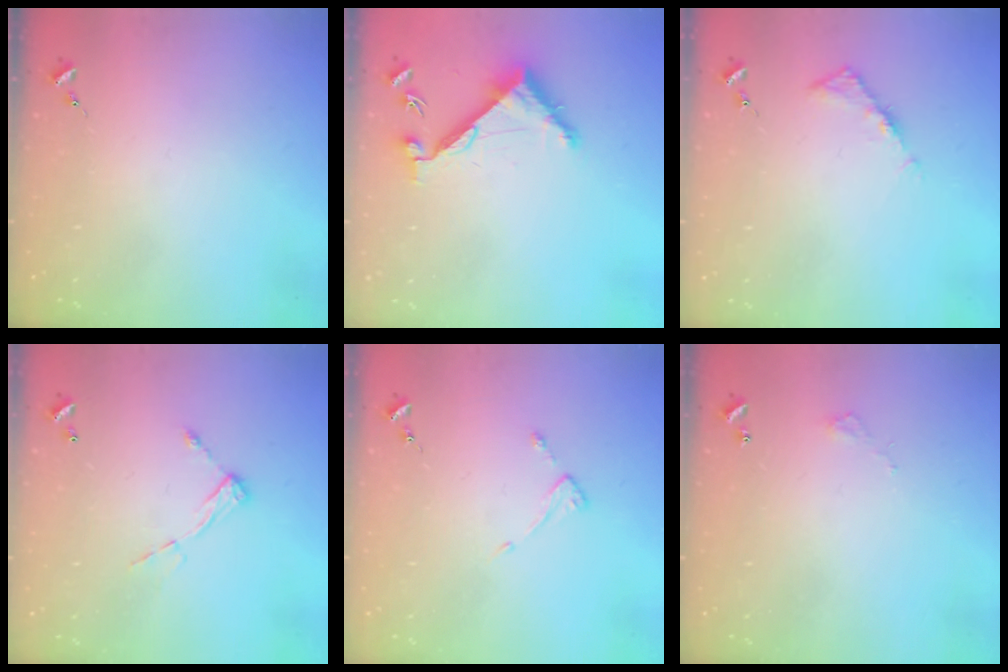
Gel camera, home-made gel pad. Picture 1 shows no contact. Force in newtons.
{"total": 6.9, "press": 6.9, "slide": 0.3}
{"total": 4.5, "press": 4.5, "slide": 0.4}
{"total": 8.2, "press": 8.2, "slide": 0.5}
{"total": 2.6, "press": 2.6, "slide": 0.3}
{"total": 2.8, "press": 2.8, "slide": 0.2}